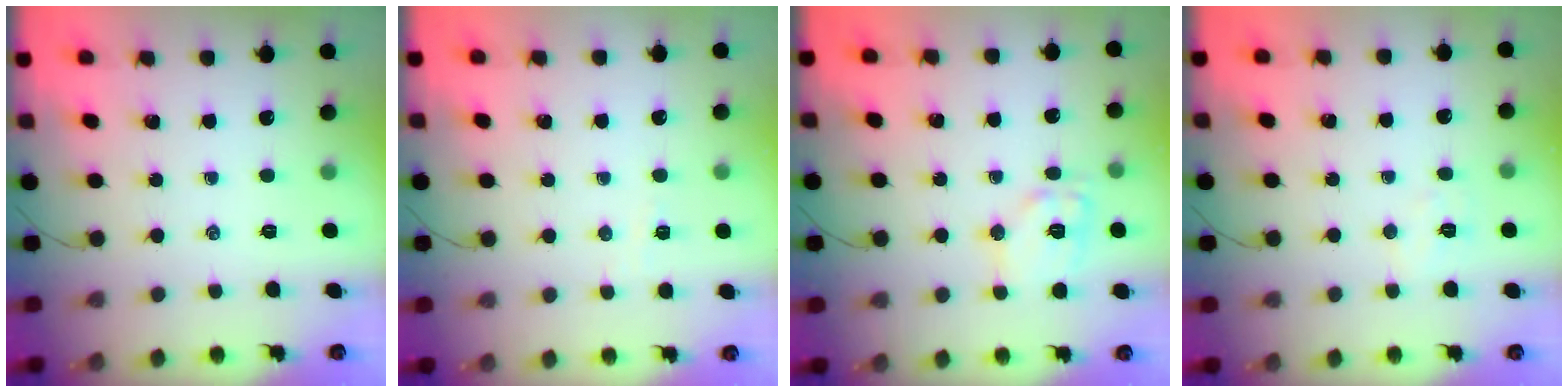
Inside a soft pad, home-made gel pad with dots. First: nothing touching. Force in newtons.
{"total": 3.0, "press": 3.0, "slide": 0.7}
{"total": 10.2, "press": 10.2, "slide": 0.7}
{"total": 4.9, "press": 4.8, "slide": 1.0}